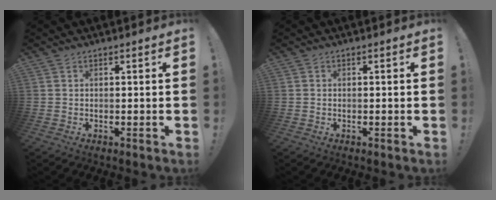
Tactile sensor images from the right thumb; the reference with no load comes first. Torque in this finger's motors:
{"motor_torque": [0.02, -0.08, 0.01, -0.14, 0.00]}